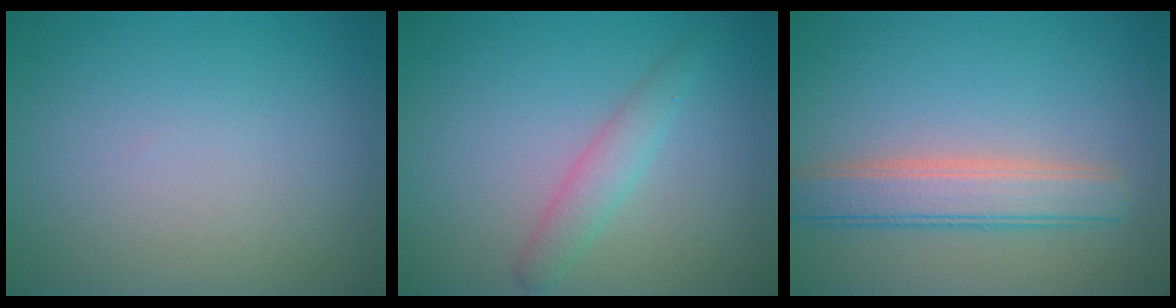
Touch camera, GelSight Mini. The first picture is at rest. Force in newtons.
{"total": 2.1, "press": 2.1, "slide": 0.0}
{"total": 4.2, "press": 4.2, "slide": 0.4}